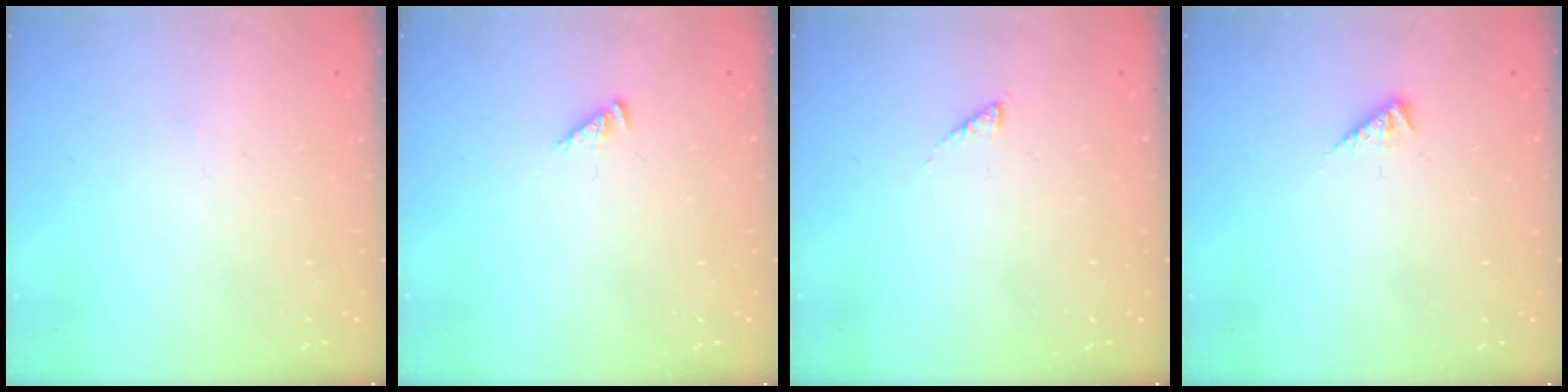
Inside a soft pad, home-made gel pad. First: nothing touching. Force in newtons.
{"total": 2.7, "press": 2.7, "slide": 0.4}
{"total": 1.1, "press": 1.0, "slide": 0.3}
{"total": 2.7, "press": 2.7, "slide": 0.6}